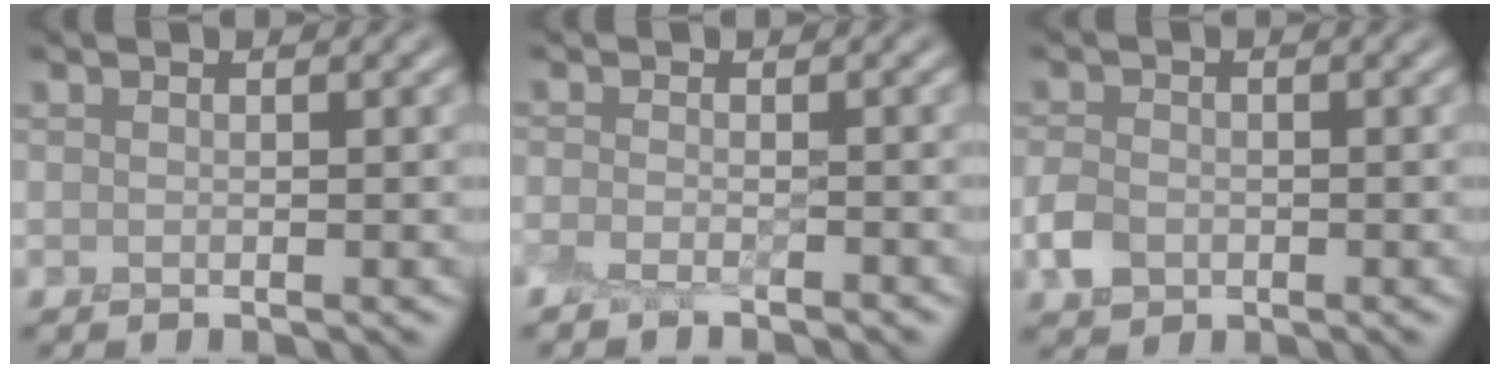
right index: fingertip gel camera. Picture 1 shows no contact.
{"total": 1.9, "force": [-1.8, 0.2, 0.5], "torque": [-0.010, -0.004, -0.039]}
{"total": 2.1, "force": [-0.9, 1.7, 0.9], "torque": [-0.019, 0.001, -0.023]}